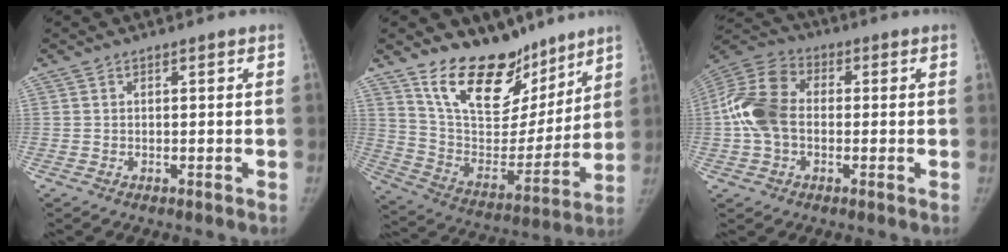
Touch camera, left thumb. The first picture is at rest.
{"total": 21.0, "force": [15.4, 10.9, 9.2], "torque": [-0.093, -0.096, 0.263]}
{"total": 13.7, "force": [-0.4, 9.6, 9.8], "torque": [-0.205, 0.035, -0.015]}